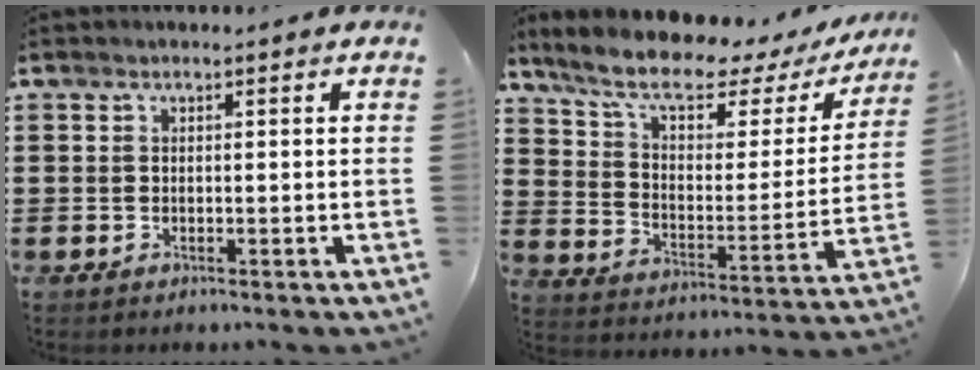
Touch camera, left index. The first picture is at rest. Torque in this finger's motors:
{"motor_torque": [2.14, 0.00, 0.72, 0.21]}